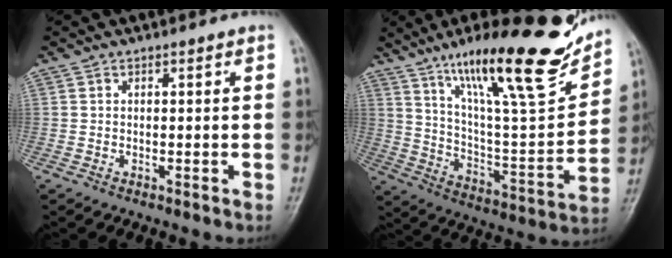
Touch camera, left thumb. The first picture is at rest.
{"total": 25.0, "force": [17.4, 4.6, 17.3], "torque": [-0.241, -0.079, 0.291]}